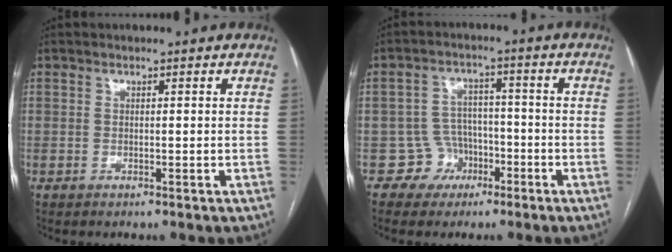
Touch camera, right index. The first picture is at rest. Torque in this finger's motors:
{"motor_torque": [-0.06, 0.10, -0.47, -0.21]}